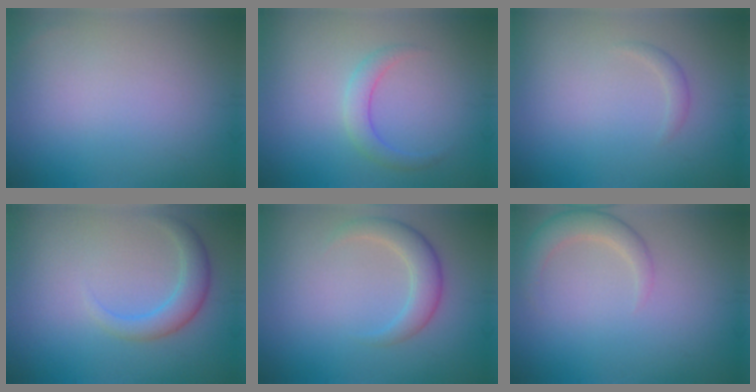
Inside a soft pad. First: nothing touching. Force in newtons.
{"total": 2.0, "press": 2.0, "slide": 0.1}
{"total": 0.8, "press": 0.8, "slide": 0.0}
{"total": 2.8, "press": 2.8, "slide": 0.2}
{"total": 2.9, "press": 2.9, "slide": 0.2}
{"total": 2.8, "press": 2.7, "slide": 0.2}